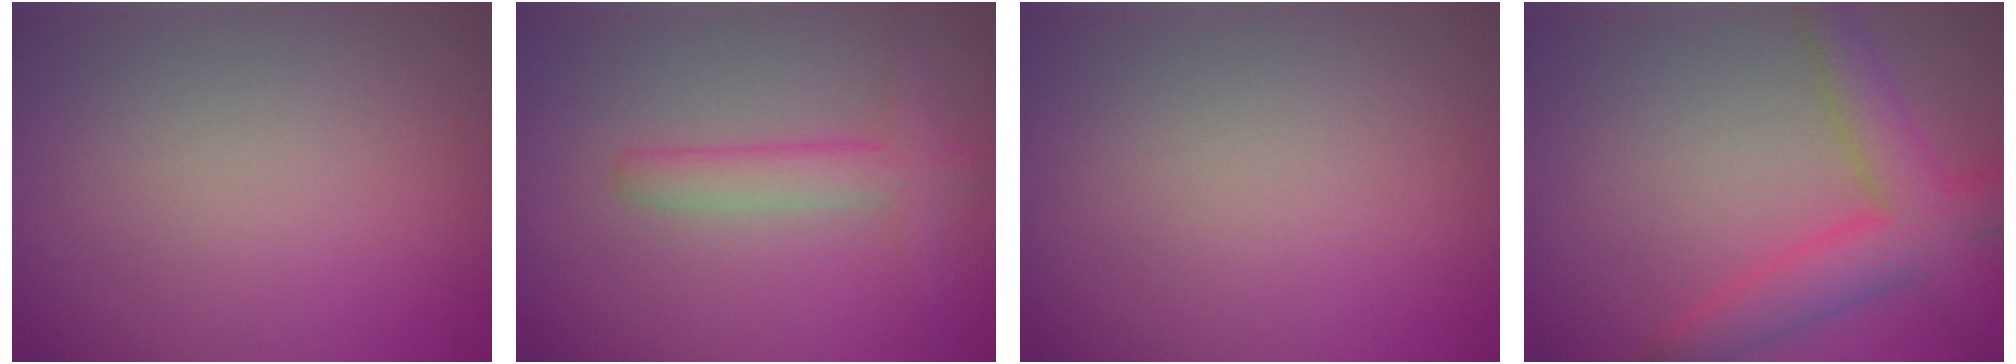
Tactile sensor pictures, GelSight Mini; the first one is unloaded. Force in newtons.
{"total": 3.4, "press": 3.4, "slide": 0.1}
{"total": 0.0}
{"total": 6.4, "press": 6.4, "slide": 0.3}